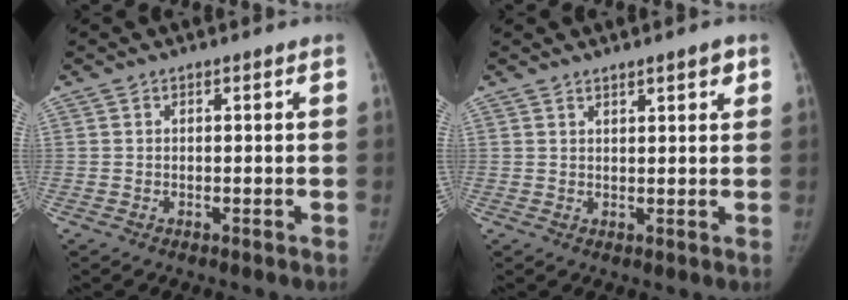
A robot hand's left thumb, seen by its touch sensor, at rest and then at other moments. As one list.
[{"total": 3.1, "force": [2.0, 0.7, 2.2], "torque": [-0.024, -0.010, 0.028]}]